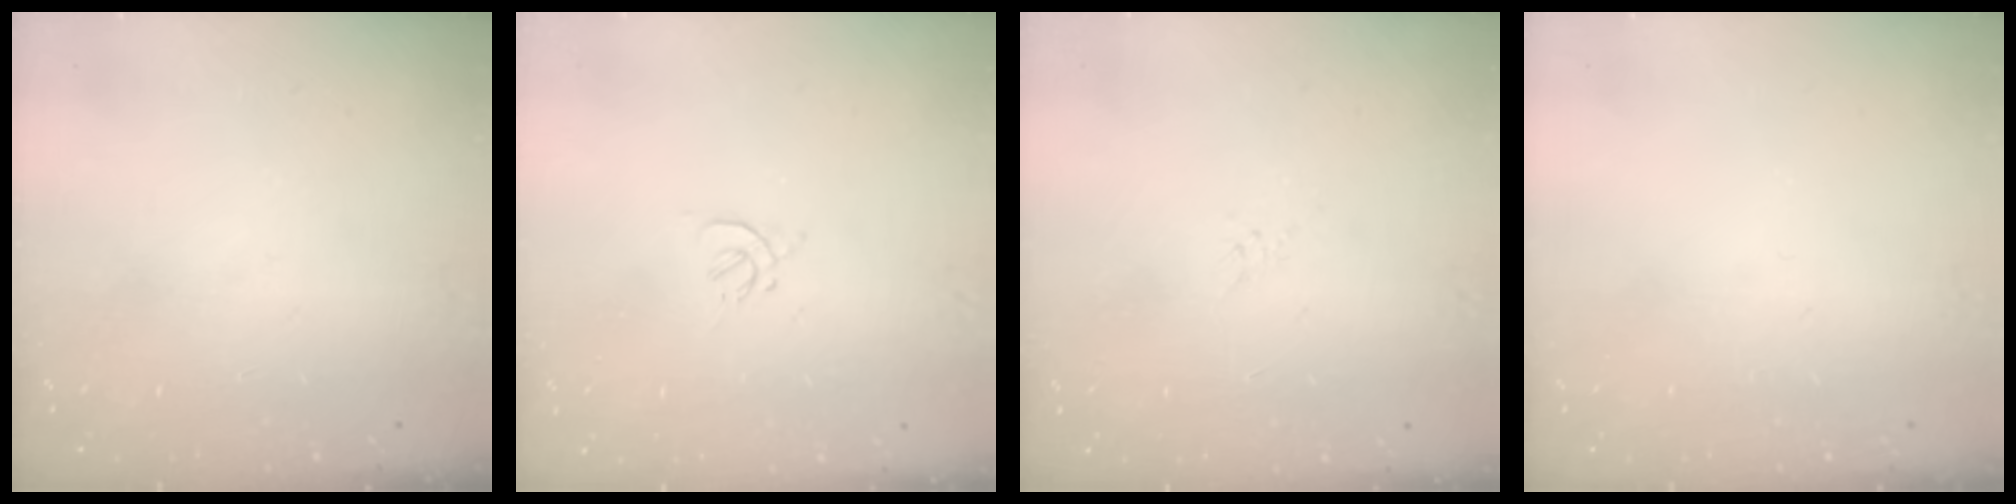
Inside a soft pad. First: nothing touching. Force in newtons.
{"total": 1.7, "press": 1.7, "slide": 0.5}
{"total": 0.5, "press": 0.5, "slide": 0.2}
{"total": 0.0}